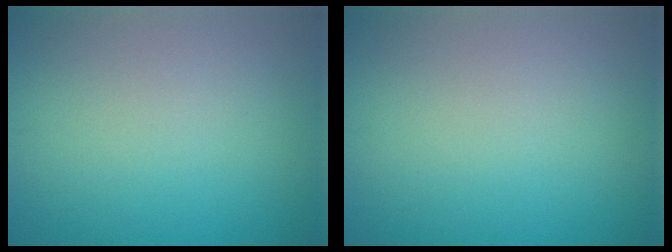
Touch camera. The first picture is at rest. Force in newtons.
{"total": 0.0}